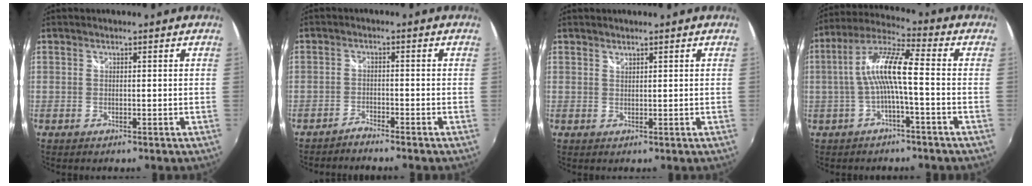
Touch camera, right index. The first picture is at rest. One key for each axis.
{"total": 2.2, "fx": -2.2, "fy": 0.1, "fz": 0.4, "tx": -0.024, "ty": -0.003, "tz": -0.043}
{"total": 0.8, "fx": 0.7, "fy": 0.2, "fz": 0.1, "tx": -0.002, "ty": 0.001, "tz": 0.013}
{"total": 9.6, "fx": -1.4, "fy": 1.1, "fz": 9.4, "tx": -0.197, "ty": 0.019, "tz": -0.024}